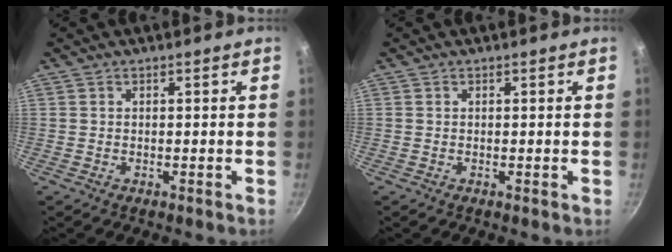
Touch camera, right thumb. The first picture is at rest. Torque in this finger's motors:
{"motor_torque": [0.66, 0.51, 0.42, 0.05, -0.03]}